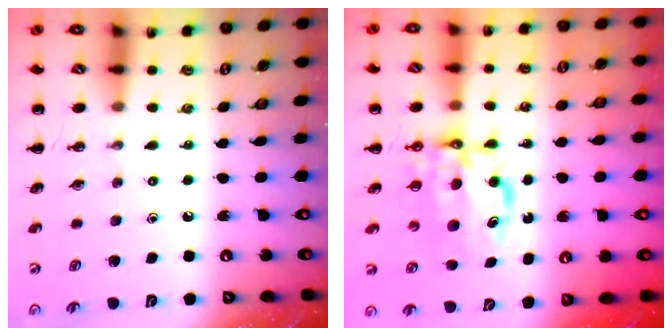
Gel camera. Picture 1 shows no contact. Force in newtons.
{"total": 7.9, "press": 7.7, "slide": 1.4}